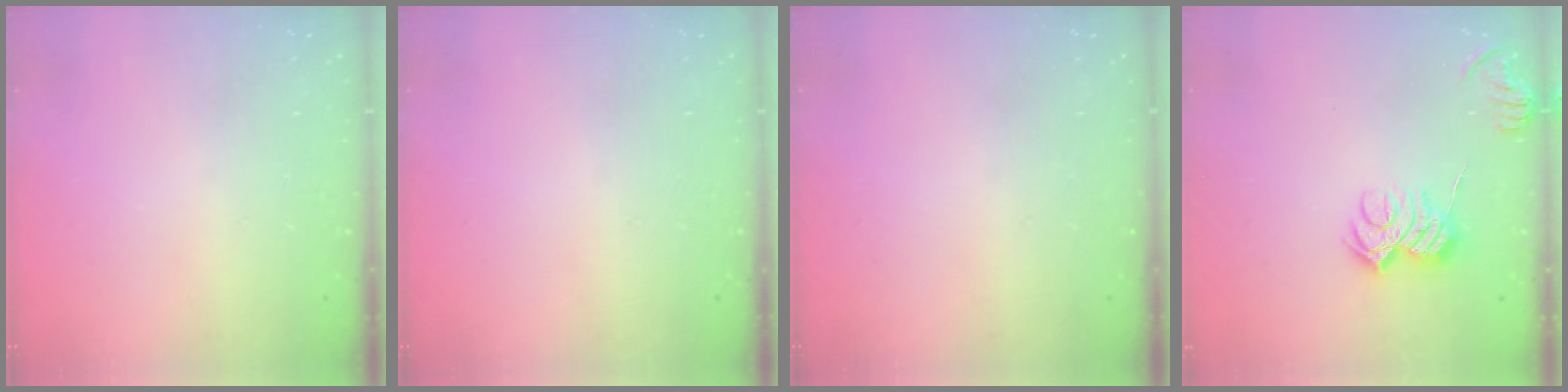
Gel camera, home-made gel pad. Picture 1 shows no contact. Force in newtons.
{"total": 0.0}
{"total": 0.0}
{"total": 8.3, "press": 8.2, "slide": 0.8}